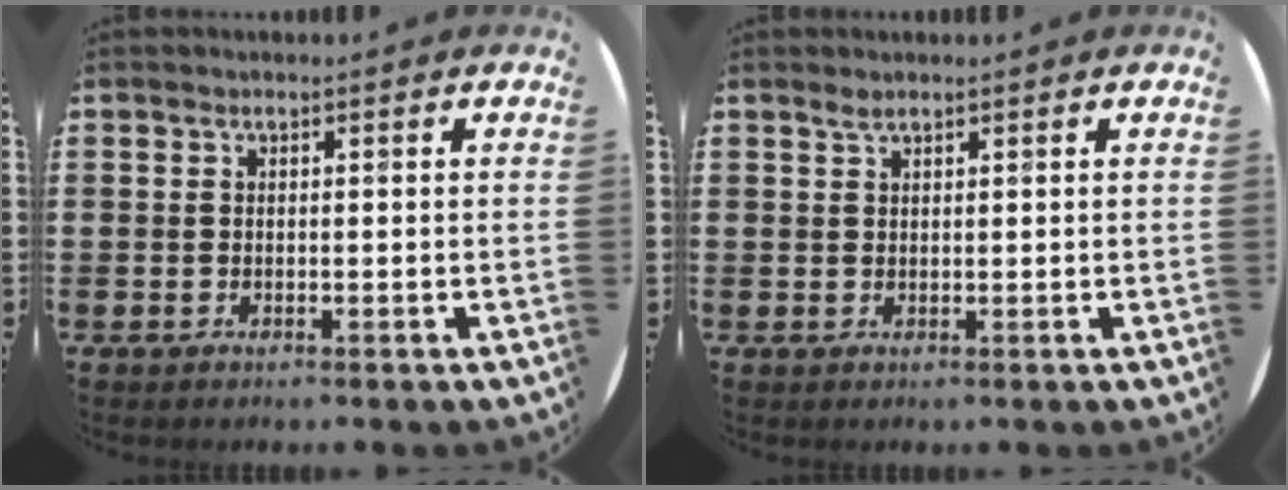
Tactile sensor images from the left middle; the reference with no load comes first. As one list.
[{"total": 0.9, "force": [0.8, 0.0, 0.5], "torque": [-0.009, 0.001, 0.014]}]